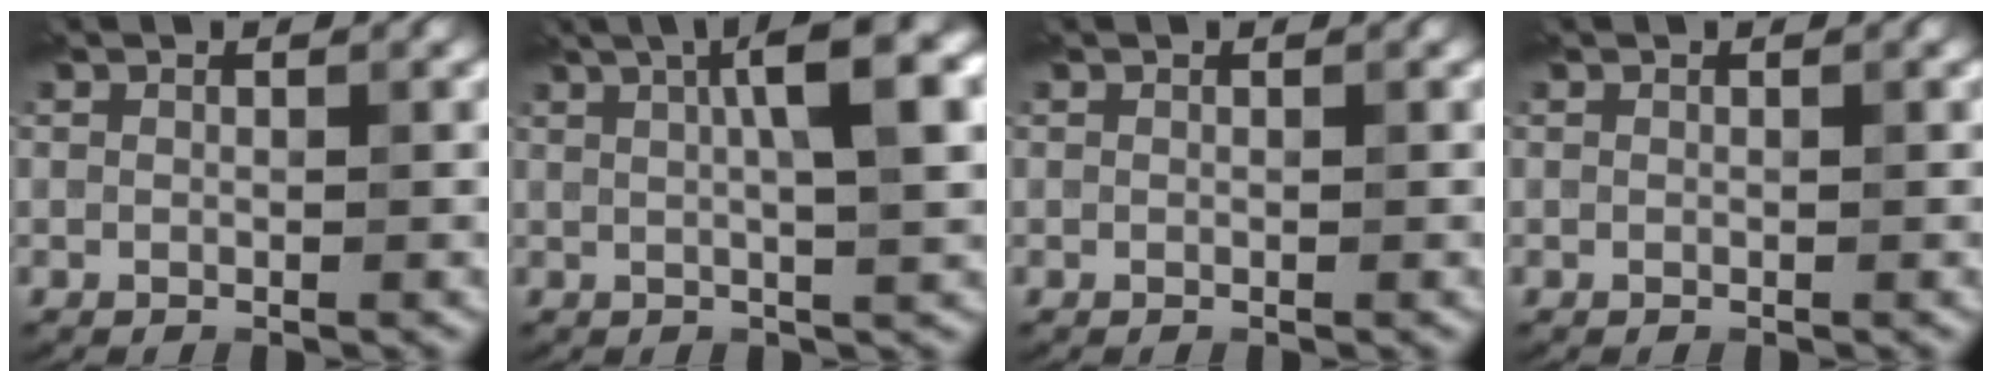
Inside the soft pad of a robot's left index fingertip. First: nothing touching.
{"total": 8.0, "force": [2.4, 1.8, 7.5], "torque": [-0.094, 0.018, 0.032]}
{"total": 0.0}
{"total": 0.0}